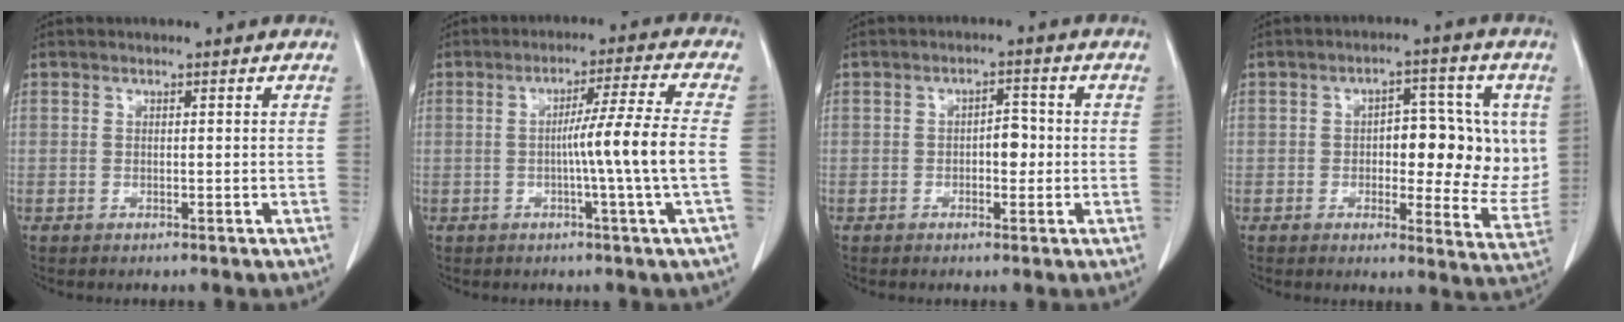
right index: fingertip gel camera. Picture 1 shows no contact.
{"total": 8.9, "force": [-1.4, -2.4, 8.5], "torque": [-0.133, 0.000, -0.021]}
{"total": 3.0, "force": [-0.4, 1.5, 2.5], "torque": [-0.031, 0.007, -0.006]}
{"total": 12.7, "force": [1.1, 5.8, 11.2], "torque": [-0.131, 0.012, 0.019]}